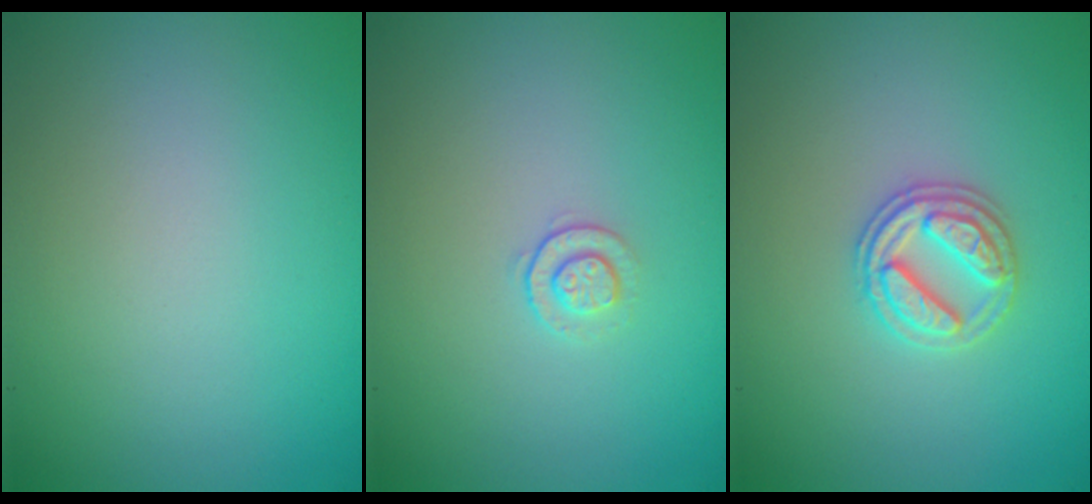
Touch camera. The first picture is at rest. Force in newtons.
{"total": 1.1, "press": 0.7, "slide": 0.9}
{"total": 2.9, "press": 2.8, "slide": 0.9}